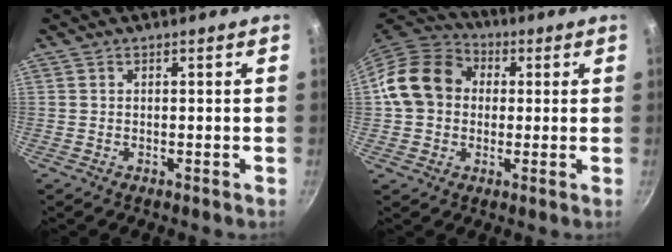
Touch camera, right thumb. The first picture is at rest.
{"total": 14.2, "force": [1.6, 11.8, 7.7], "torque": [-0.111, 0.029, 0.012]}